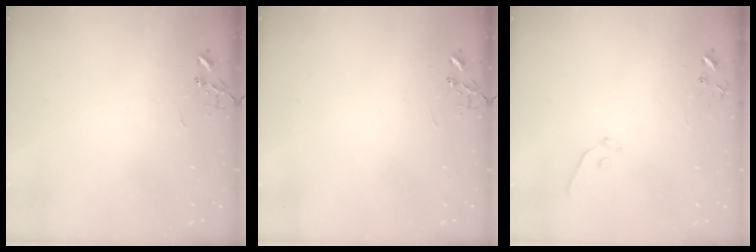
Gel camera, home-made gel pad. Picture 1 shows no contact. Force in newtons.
{"total": 0.0}
{"total": 7.4, "press": 7.4, "slide": 0.6}